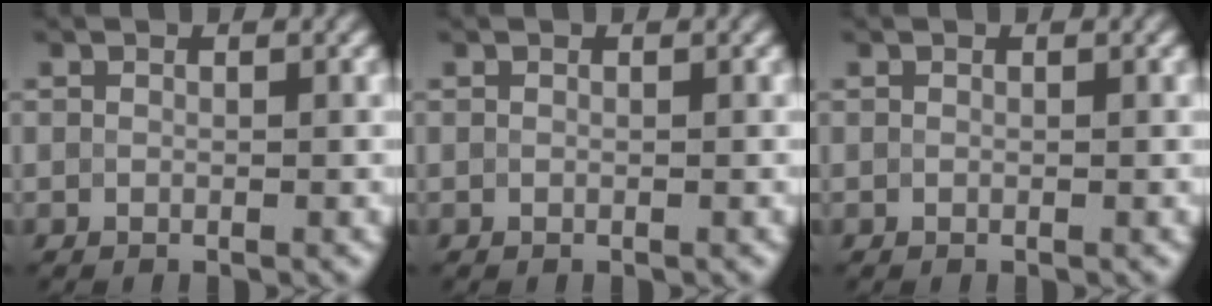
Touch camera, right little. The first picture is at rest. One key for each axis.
{"total": 0.0}
{"total": 0.0}